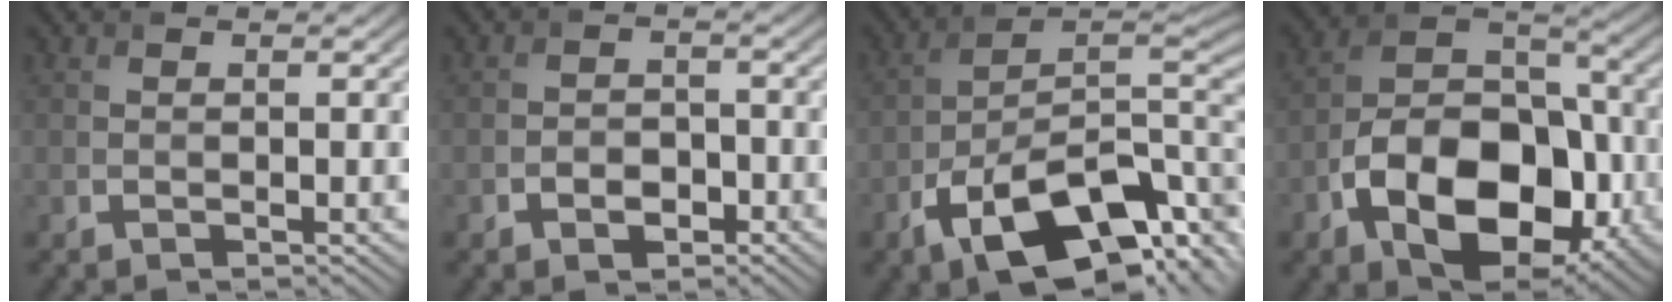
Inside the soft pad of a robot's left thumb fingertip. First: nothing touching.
{"total": 2.6, "force": [-1.5, 1.8, 1.1], "torque": [-0.019, -0.003, -0.027]}
{"total": 15.9, "force": [-8.0, 7.8, 11.4], "torque": [-0.184, -0.027, -0.134]}
{"total": 14.6, "force": [-5.8, 9.2, 9.8], "torque": [-0.165, -0.022, -0.108]}